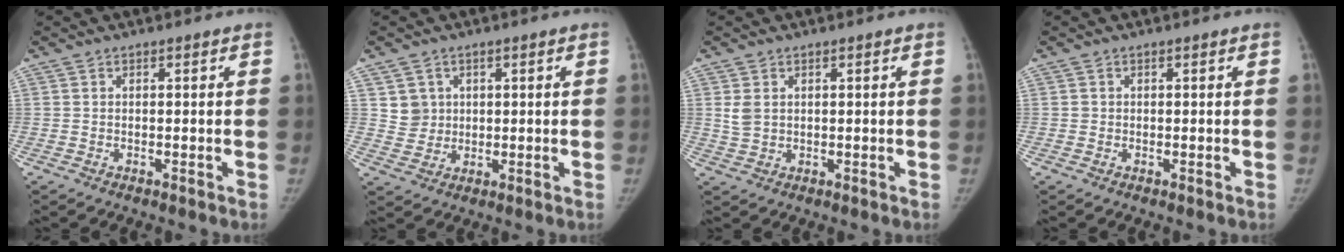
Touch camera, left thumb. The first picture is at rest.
{"total": 4.3, "force": [1.4, 4.0, 0.6], "torque": [0.011, -0.007, 0.030]}
{"total": 2.9, "force": [0.8, 2.2, 1.7], "torque": [-0.030, -0.003, 0.023]}
{"total": 0.7, "force": [0.0, 0.7, 0.1], "torque": [0.003, 0.003, 0.000]}